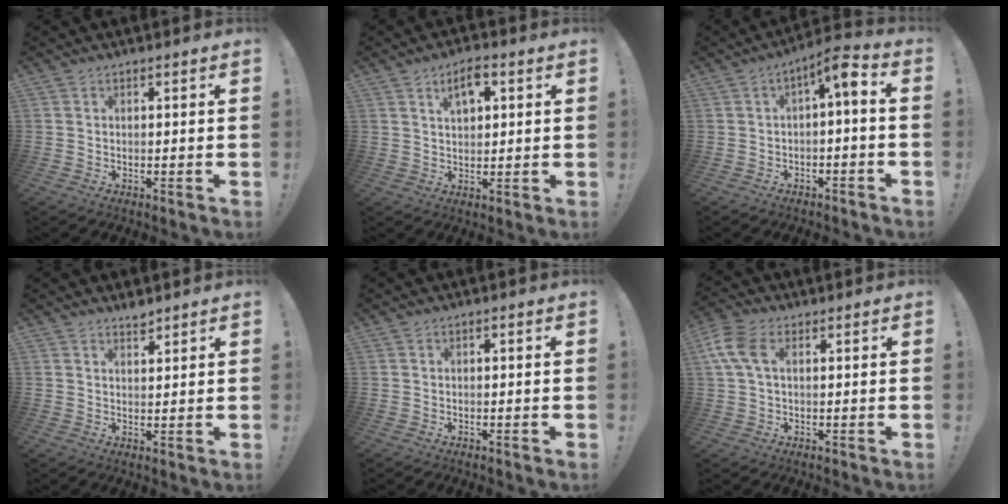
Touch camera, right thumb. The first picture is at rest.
{"total": 5.9, "force": [2.6, 3.1, 4.4], "torque": [-0.064, -0.003, 0.043]}
{"total": 6.4, "force": [0.2, 1.2, 6.2], "torque": [-0.103, -0.001, 0.001]}
{"total": 2.3, "force": [2.1, 0.5, 0.8], "torque": [-0.007, -0.013, 0.036]}
{"total": 0.8, "force": [-0.7, 0.1, 0.3], "torque": [-0.011, 0.003, -0.012]}
{"total": 8.2, "force": [2.0, 4.9, 6.2], "torque": [-0.144, 0.008, 0.037]}